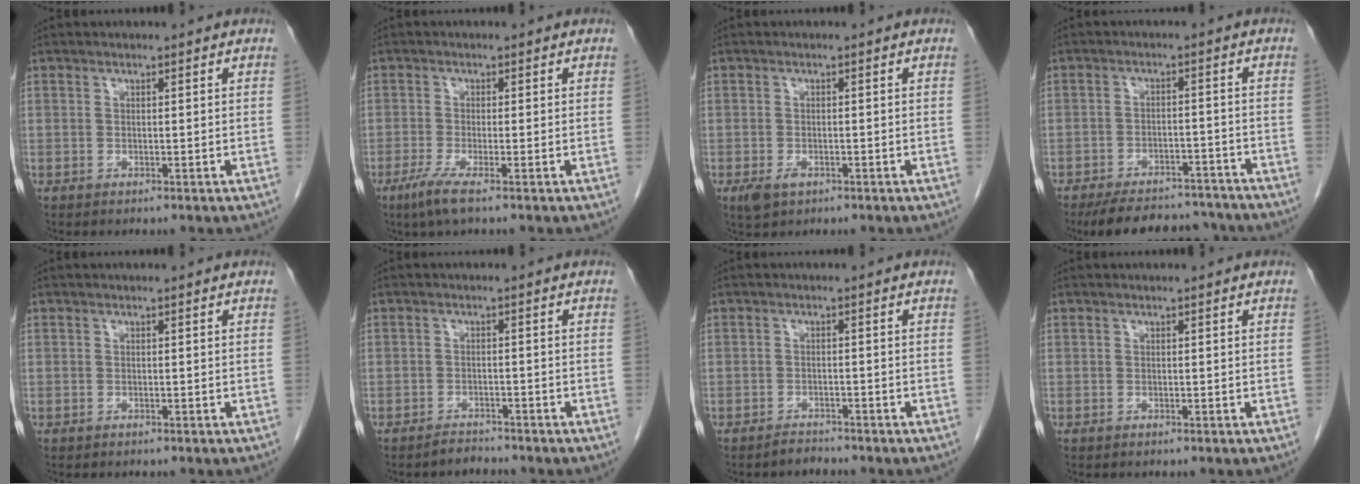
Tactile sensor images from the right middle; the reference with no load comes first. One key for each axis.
{"total": 3.5, "fx": -2.1, "fy": 0.0, "fz": 2.8, "tx": -0.063, "ty": -0.013, "tz": -0.044}
{"total": 2.5, "fx": -1.3, "fy": 1.4, "fz": 1.7, "tx": -0.035, "ty": -0.003, "tz": -0.014}
{"total": 13.7, "fx": -12.4, "fy": 4.2, "fz": 4.2, "tx": -0.066, "ty": 0.009, "tz": -0.166}
{"total": 0.0}
{"total": 1.7, "fx": -1.7, "fy": 0.4, "fz": -0.3, "tx": 0.001, "ty": -0.004, "tz": -0.026}
{"total": 1.5, "fx": -1.4, "fy": 0.3, "fz": -0.2, "tx": 0.000, "ty": -0.004, "tz": -0.023}
{"total": 0.0}